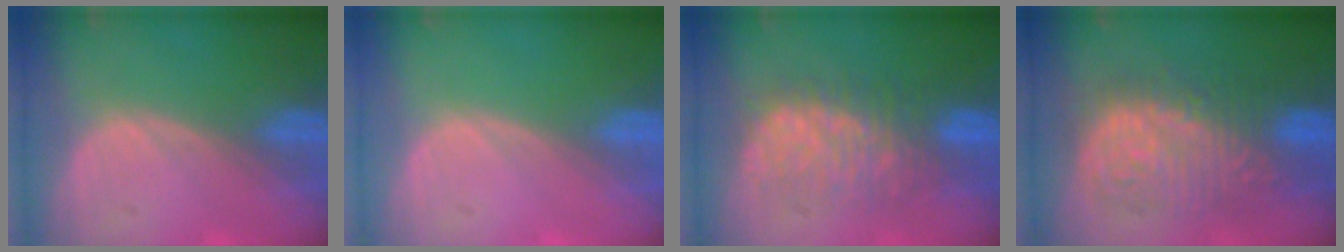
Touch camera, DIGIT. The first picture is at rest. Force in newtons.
{"total": 0.0}
{"total": 8.0, "press": 8.0, "slide": 0.2}
{"total": 10.7, "press": 10.6, "slide": 0.7}